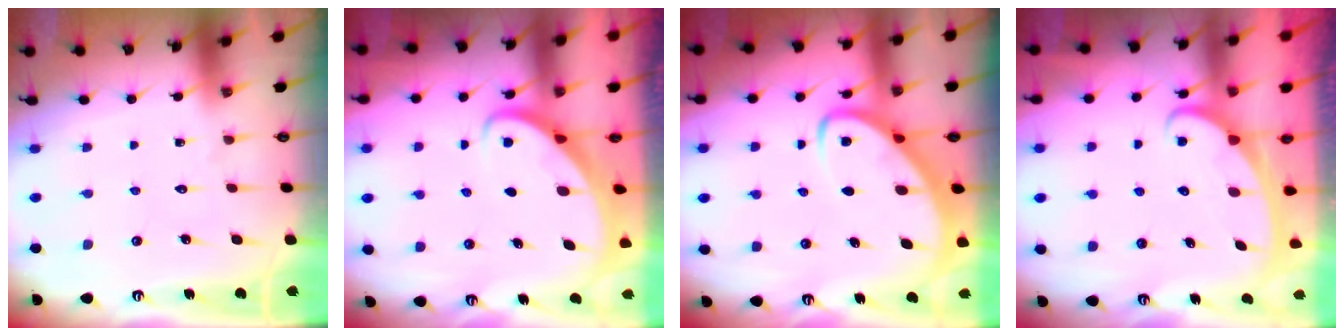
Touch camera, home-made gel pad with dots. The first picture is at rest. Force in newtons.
{"total": 2.6, "press": 2.6, "slide": 0.3}
{"total": 5.1, "press": 5.0, "slide": 0.6}
{"total": 2.3, "press": 2.3, "slide": 0.3}